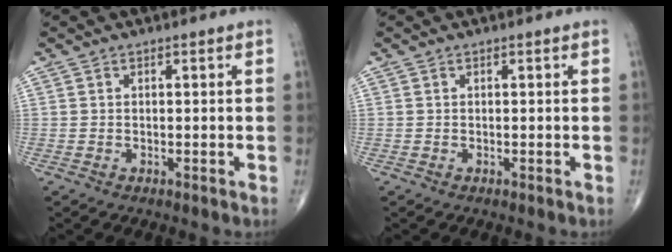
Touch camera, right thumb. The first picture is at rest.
{"total": 0.0}